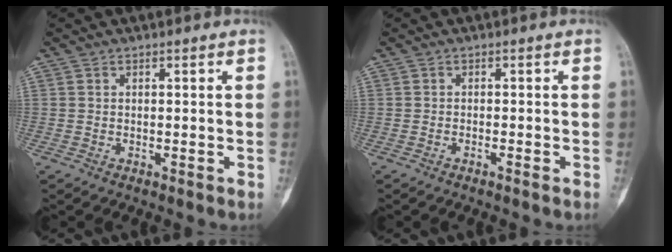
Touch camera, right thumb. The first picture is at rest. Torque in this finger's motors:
{"motor_torque": [-0.45, -0.19, -0.09, -0.13, -0.04]}